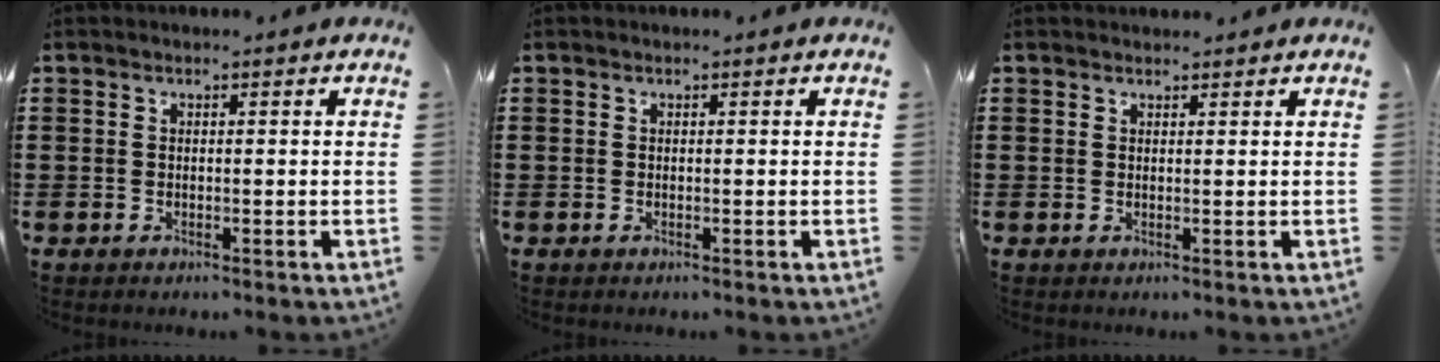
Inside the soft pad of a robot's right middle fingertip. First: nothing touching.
{"total": 0.0}
{"total": 0.8, "force": [0.8, 0.2, 0.0], "torque": [0.006, -0.004, 0.014]}